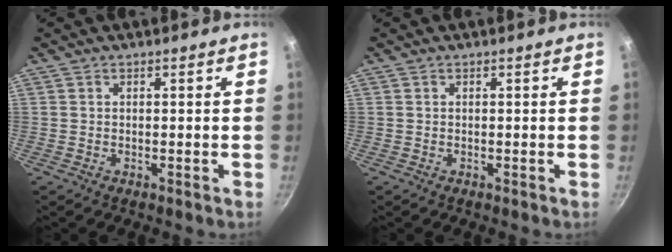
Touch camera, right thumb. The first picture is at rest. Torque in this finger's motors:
{"motor_torque": [0.00, 0.00, 0.05, -0.05, 0.00]}